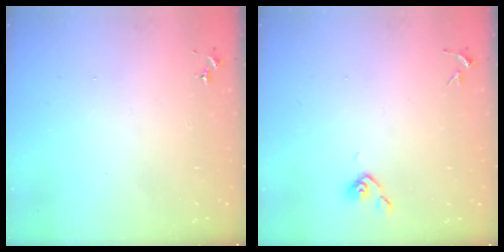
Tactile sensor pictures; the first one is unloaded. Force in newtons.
{"total": 3.8, "press": 3.7, "slide": 0.8}